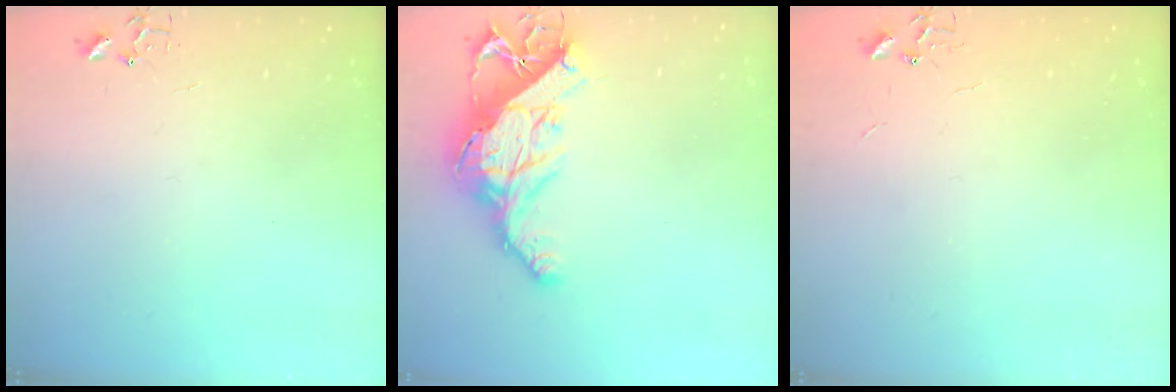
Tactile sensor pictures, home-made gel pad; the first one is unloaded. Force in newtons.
{"total": 18.1, "press": 18.0, "slide": 1.6}
{"total": 2.2, "press": 2.2, "slide": 0.3}